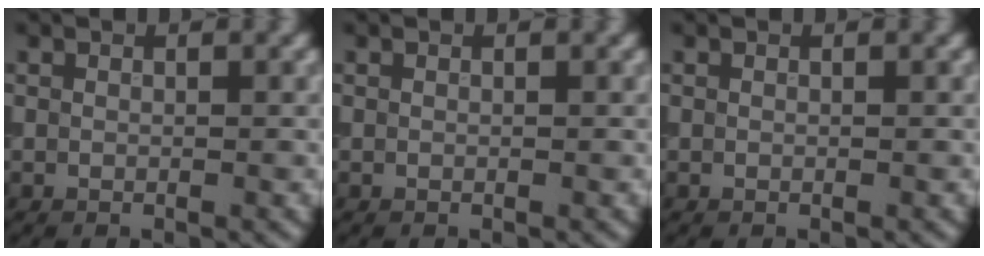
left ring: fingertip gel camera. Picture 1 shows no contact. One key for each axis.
{"total": 0.0}
{"total": 0.0}